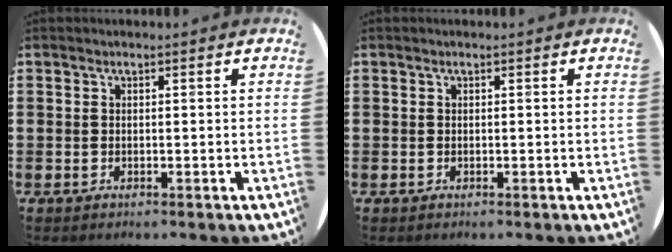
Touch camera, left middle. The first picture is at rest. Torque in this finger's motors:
{"motor_torque": [-0.19, 0.10, 0.00, -0.01]}